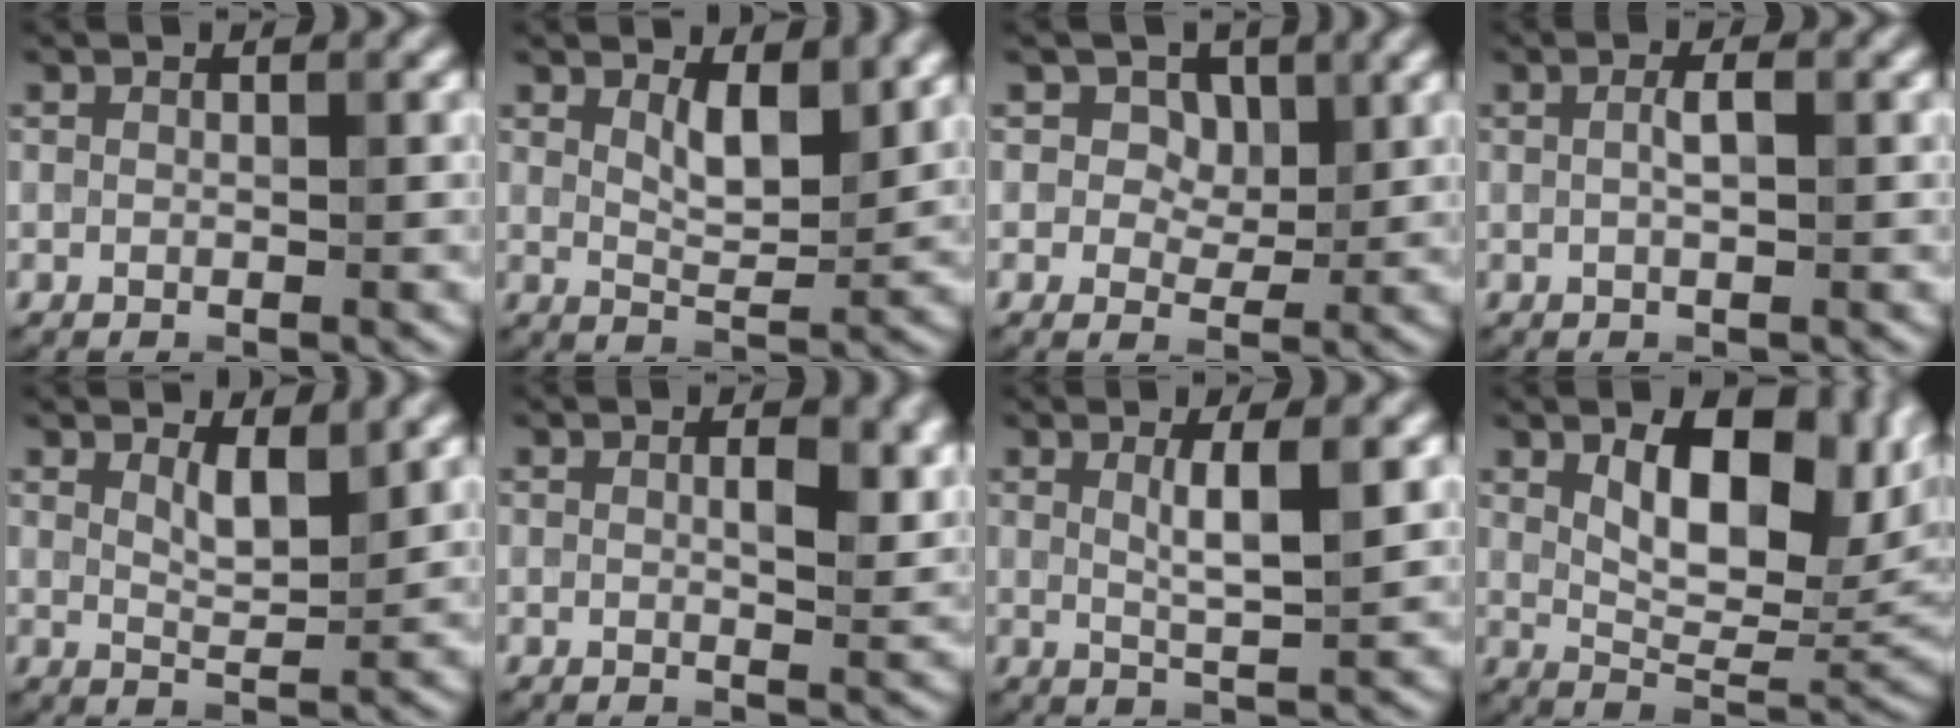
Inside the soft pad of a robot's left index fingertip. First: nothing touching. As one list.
[{"total": 3.6, "force": [1.9, 1.3, 2.7], "torque": [-0.050, -0.007, 0.034]}, {"total": 4.1, "force": [1.6, 2.9, 2.3], "torque": [-0.042, 0.000, 0.009]}, {"total": 1.5, "force": [0.2, 0.3, 1.4], "torque": [-0.027, 0.002, 0.002]}, {"total": 2.6, "force": [1.6, 0.8, 1.8], "torque": [-0.032, -0.007, 0.031]}, {"total": 3.8, "force": [1.2, 1.4, 3.3], "torque": [-0.046, -0.003, 0.020]}, {"total": 3.6, "force": [1.0, 0.8, 3.4], "torque": [-0.052, -0.003, 0.017]}, {"total": 11.1, "force": [3.1, 5.3, 9.2], "torque": [-0.138, 0.000, 0.053]}]